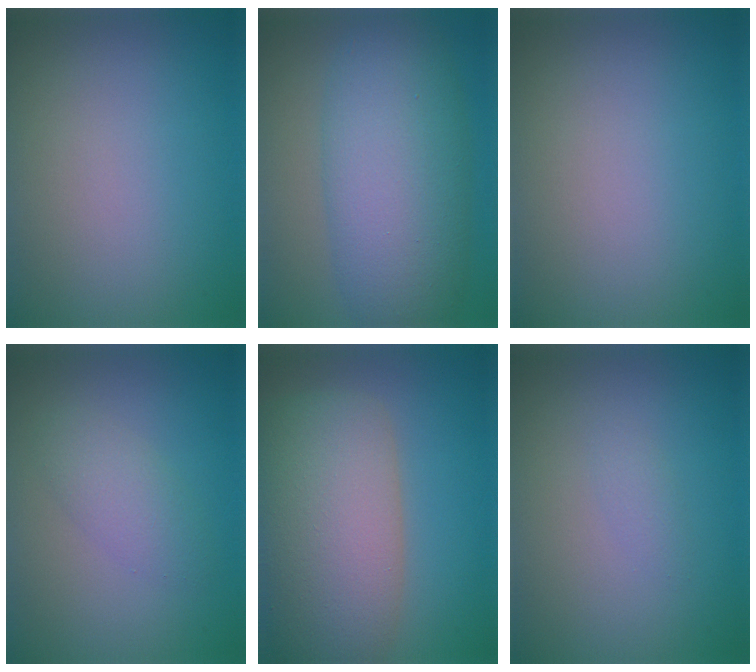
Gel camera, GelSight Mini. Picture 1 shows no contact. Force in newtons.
{"total": 9.9, "press": 9.9, "slide": 0.1}
{"total": 0.0}
{"total": 2.5, "press": 2.5, "slide": 0.1}
{"total": 10.6, "press": 10.6, "slide": 0.5}
{"total": 0.9, "press": 0.9, "slide": 0.1}